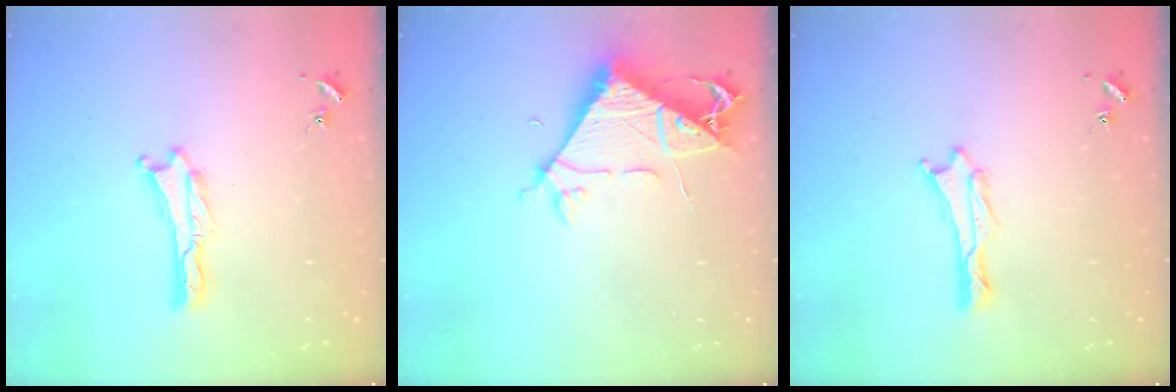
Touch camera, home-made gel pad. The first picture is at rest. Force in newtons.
{"total": 7.4, "press": 7.4, "slide": 0.8}
{"total": 0.8, "press": 0.7, "slide": 0.1}